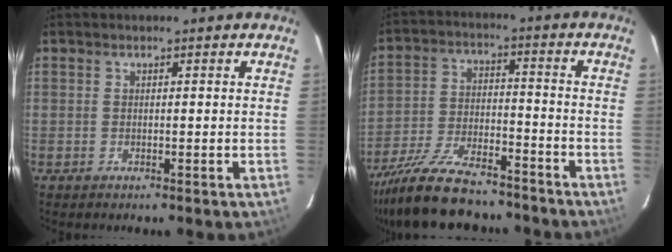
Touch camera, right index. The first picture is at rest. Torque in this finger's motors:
{"motor_torque": [1.12, -1.02, 0.72, 0.11]}